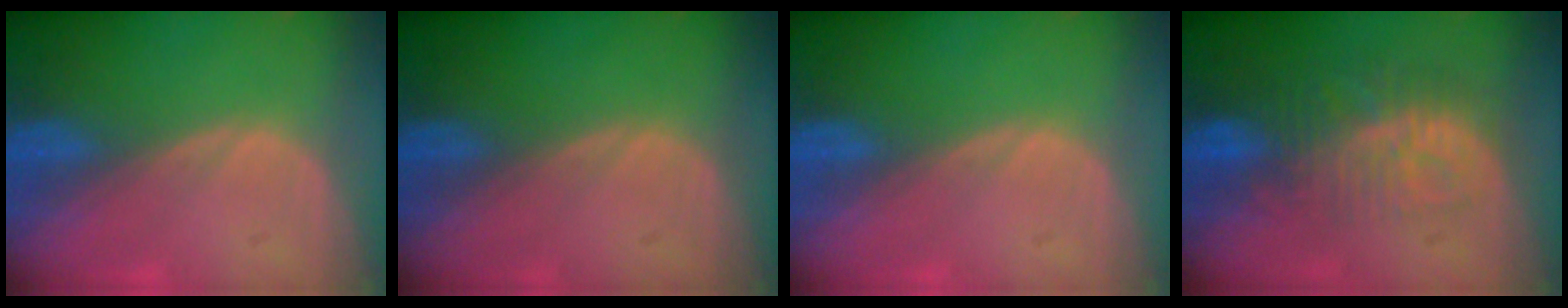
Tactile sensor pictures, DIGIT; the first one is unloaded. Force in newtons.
{"total": 0.0}
{"total": 0.0}
{"total": 9.5, "press": 8.5, "slide": 4.1}